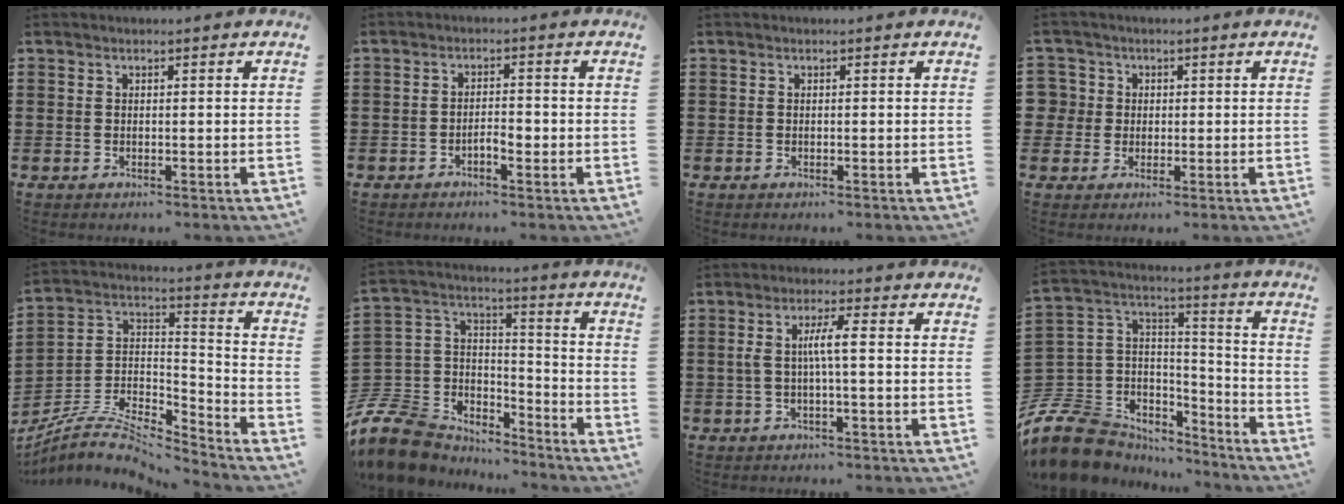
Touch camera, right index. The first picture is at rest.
{"total": 2.3, "force": [-1.1, 0.8, 1.8], "torque": [-0.034, 0.004, -0.022]}
{"total": 0.0}
{"total": 3.5, "force": [0.5, 3.4, 0.2], "torque": [-0.022, 0.012, 0.009]}
{"total": 7.9, "force": [-6.4, 2.9, 3.4], "torque": [-0.077, 0.008, -0.127]}
{"total": 10.7, "force": [-8.6, 5.8, 2.5], "torque": [-0.099, 0.005, -0.171]}
{"total": 4.5, "force": [-0.1, 0.6, 4.5], "torque": [-0.093, 0.002, -0.010]}
{"total": 11.7, "force": [-8.2, 7.6, 3.8], "torque": [-0.122, 0.012, -0.157]}